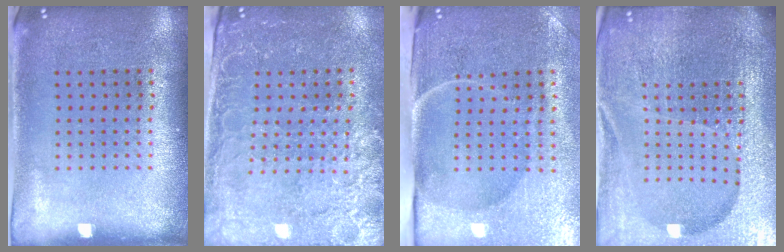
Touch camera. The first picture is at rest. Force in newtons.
{"total": 2.9, "press": 2.8, "slide": 0.8}
{"total": 4.9, "press": 4.0, "slide": 2.8}
{"total": 6.5, "press": 5.7, "slide": 3.2}